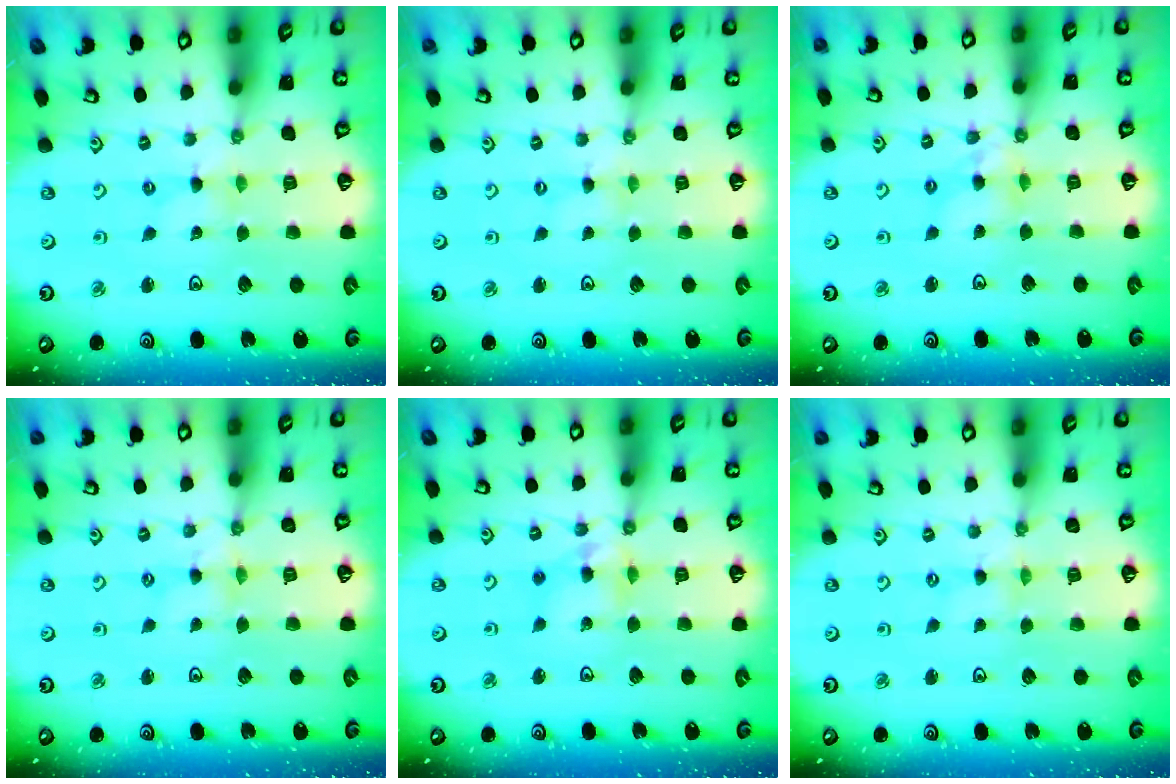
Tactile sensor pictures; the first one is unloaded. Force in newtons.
{"total": 0.0}
{"total": 6.0, "press": 6.0, "slide": 0.5}
{"total": 1.1, "press": 1.1, "slide": 0.2}
{"total": 9.0, "press": 8.9, "slide": 0.8}
{"total": 0.0}